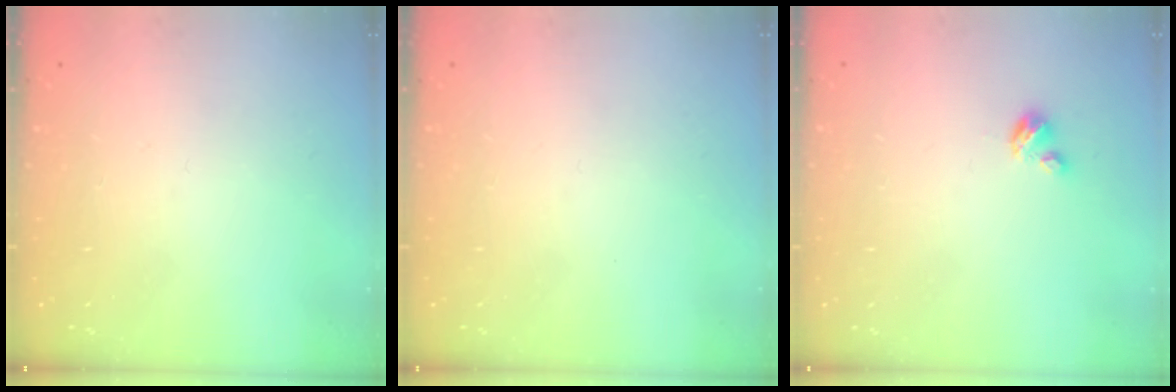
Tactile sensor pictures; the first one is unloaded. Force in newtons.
{"total": 0.0}
{"total": 2.9, "press": 2.9, "slide": 0.3}